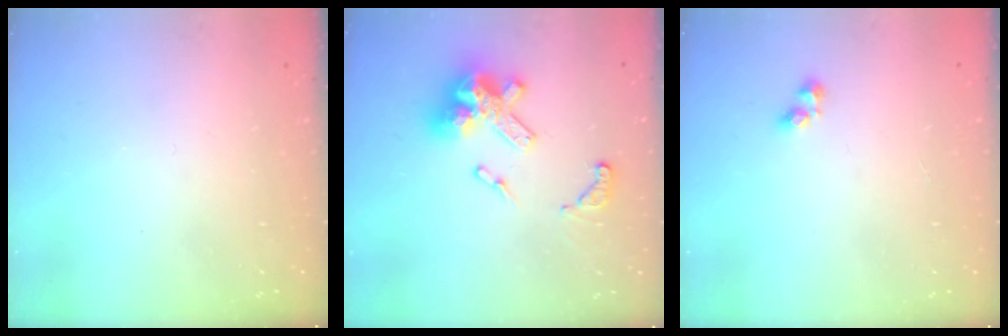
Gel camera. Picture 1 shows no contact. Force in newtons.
{"total": 16.9, "press": 16.8, "slide": 1.8}
{"total": 3.5, "press": 3.3, "slide": 1.1}